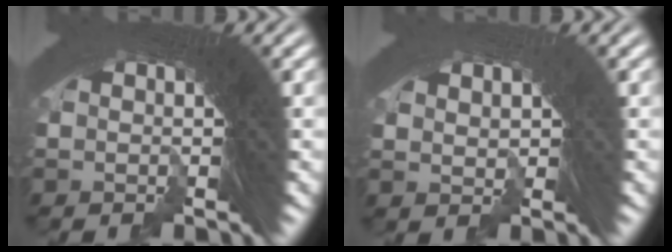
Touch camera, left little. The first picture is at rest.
{"total": 1.9, "force": [-1.4, 0.7, -1.1], "torque": [-0.001, -0.019, -0.012]}